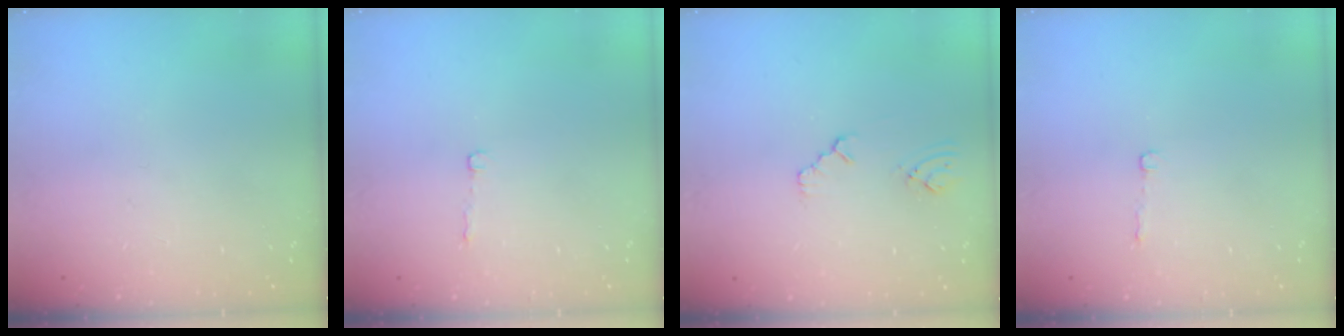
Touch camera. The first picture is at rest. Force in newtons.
{"total": 2.2, "press": 2.2, "slide": 0.4}
{"total": 2.4, "press": 2.3, "slide": 0.4}
{"total": 2.2, "press": 2.2, "slide": 0.4}